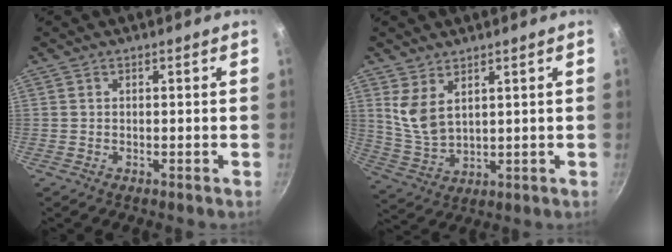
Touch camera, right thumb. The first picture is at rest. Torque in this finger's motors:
{"motor_torque": [-0.70, 0.96, 0.26, 0.18, 0.06]}